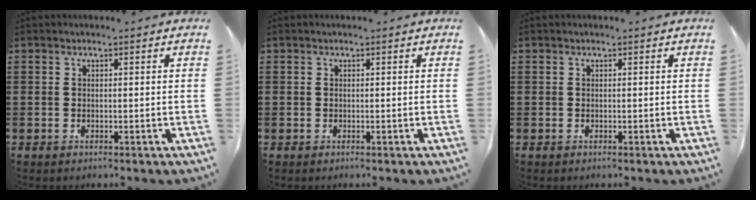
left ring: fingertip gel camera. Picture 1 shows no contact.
{"total": 0.0}
{"total": 0.0}